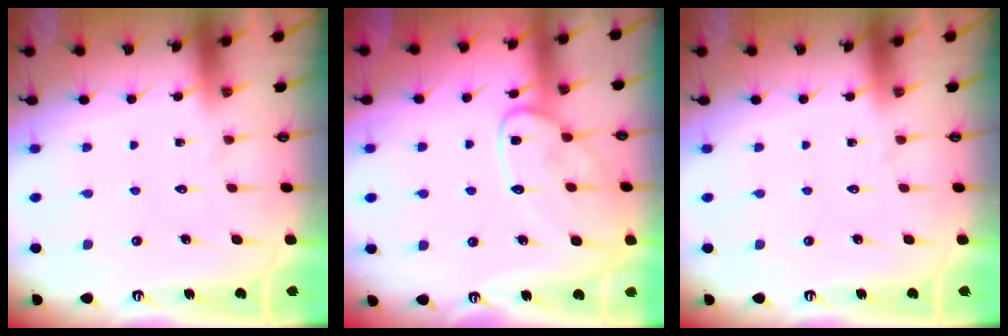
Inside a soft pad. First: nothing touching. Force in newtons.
{"total": 12.9, "press": 12.9, "slide": 0.9}
{"total": 0.0}